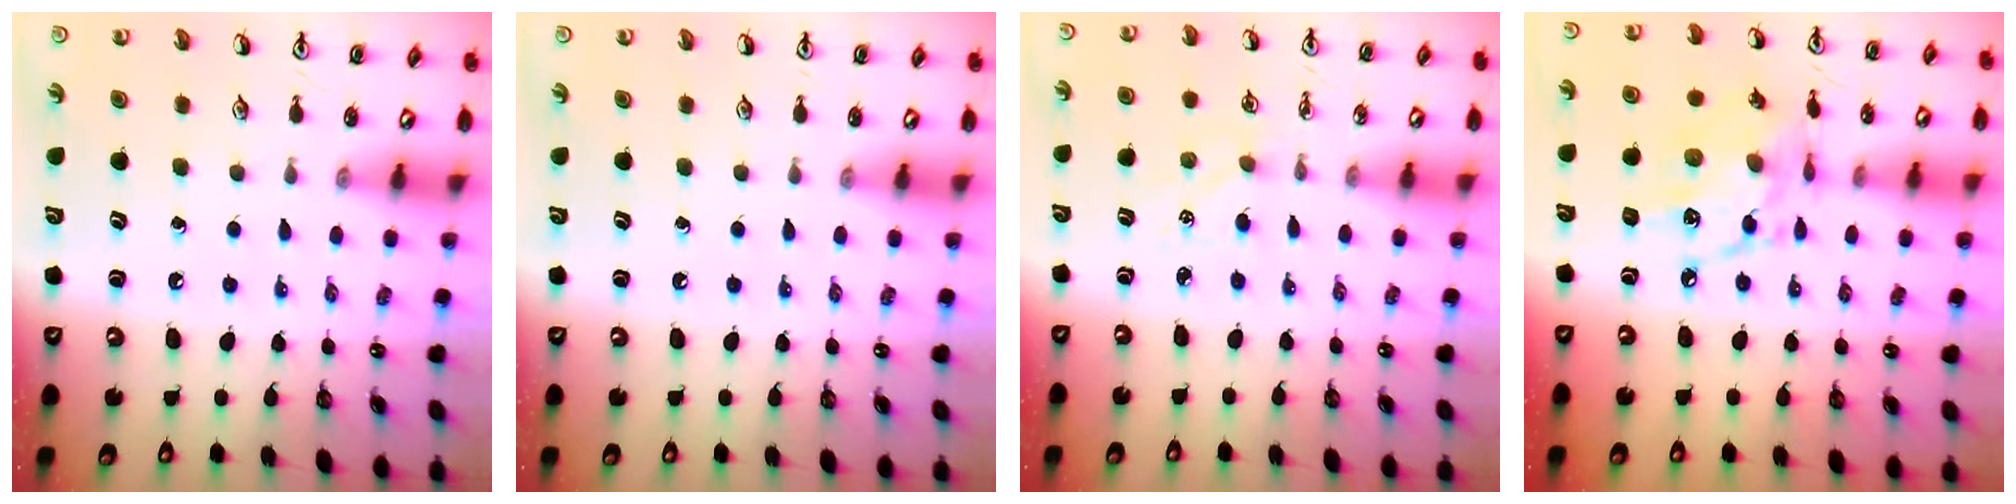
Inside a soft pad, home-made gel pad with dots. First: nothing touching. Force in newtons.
{"total": 0.0}
{"total": 3.2, "press": 3.2, "slide": 0.4}
{"total": 11.1, "press": 11.1, "slide": 0.6}